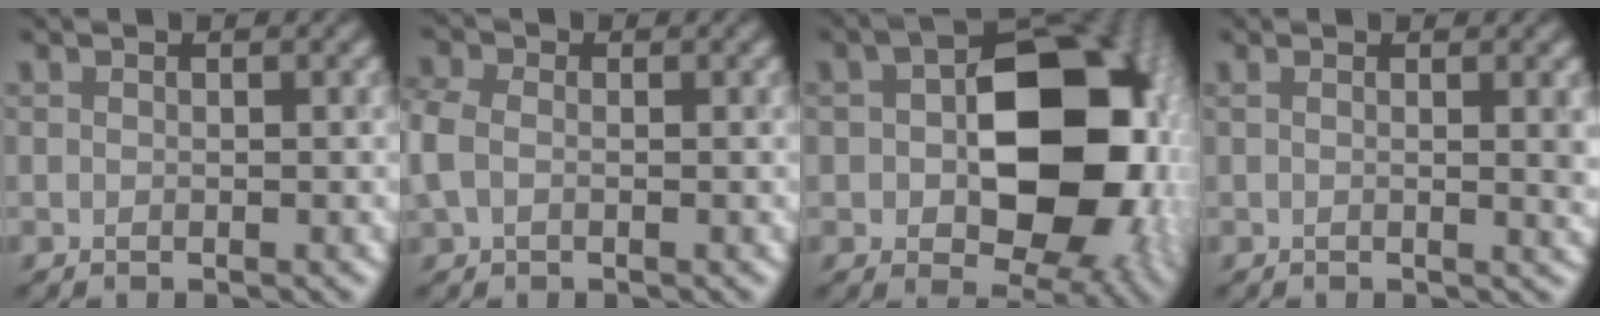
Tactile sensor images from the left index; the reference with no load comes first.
{"total": 2.6, "force": [-0.2, 2.0, 1.7], "torque": [-0.051, 0.007, -0.013]}
{"total": 15.3, "force": [0.1, 9.7, 11.9], "torque": [-0.143, 0.000, 0.015]}
{"total": 2.5, "force": [0.5, 0.5, 2.4], "torque": [-0.030, 0.000, 0.006]}